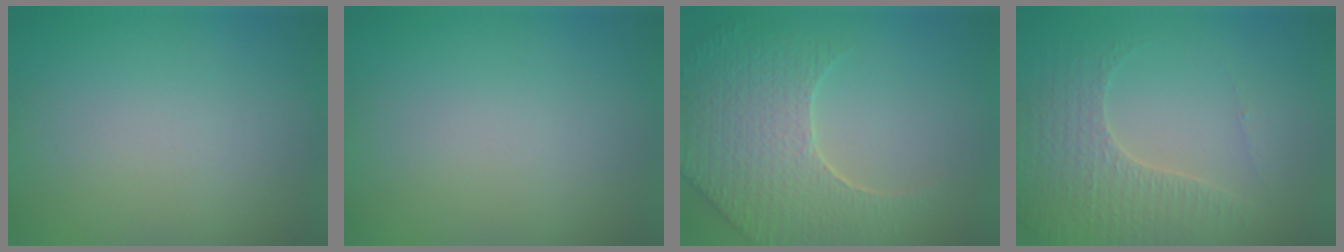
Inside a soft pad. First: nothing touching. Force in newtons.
{"total": 0.0}
{"total": 6.6, "press": 5.4, "slide": 3.8}
{"total": 3.4, "press": 3.4, "slide": 0.6}